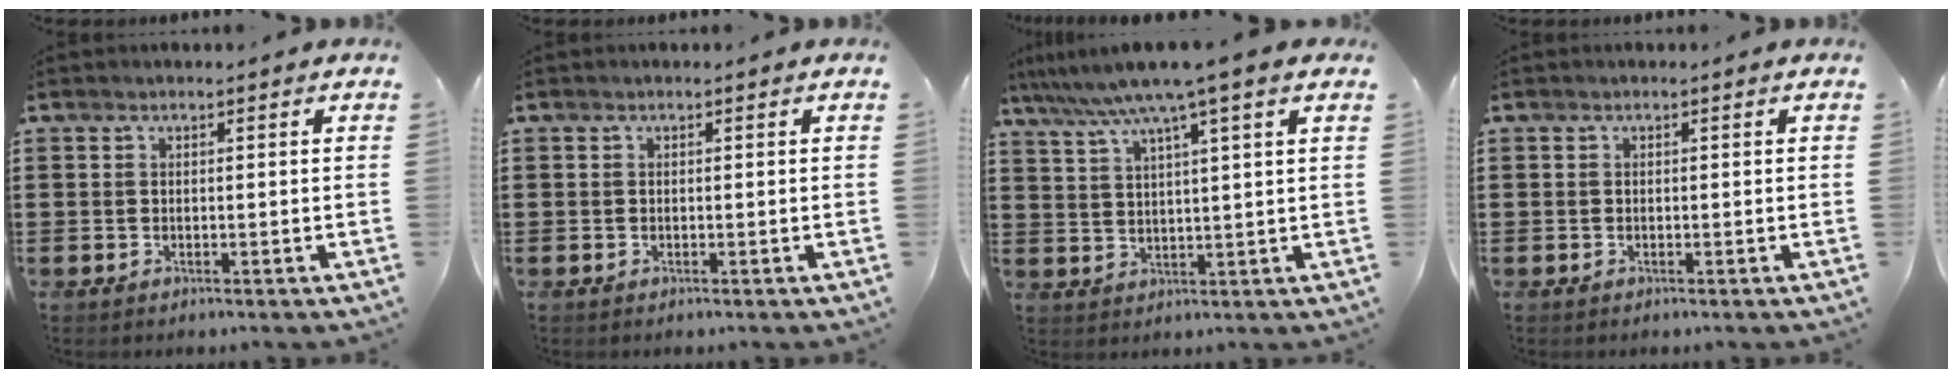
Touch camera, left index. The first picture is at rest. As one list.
[{"total": 0.0}, {"total": 6.9, "force": [5.0, -0.4, 4.8], "torque": [-0.109, -0.022, 0.082]}, {"total": 0.0}]